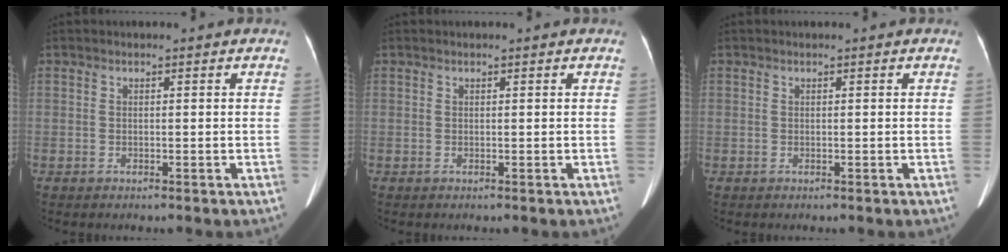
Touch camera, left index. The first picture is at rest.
{"total": 1.3, "force": [-1.1, -0.2, -0.6], "torque": [0.011, -0.002, -0.018]}
{"total": 0.0}